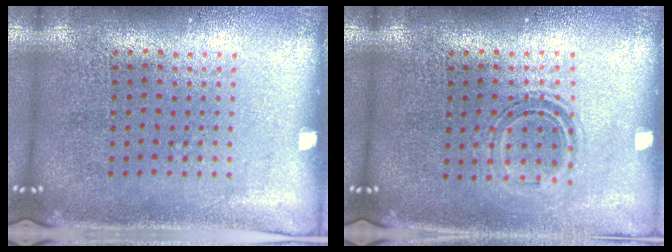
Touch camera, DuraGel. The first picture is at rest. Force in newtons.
{"total": 1.1, "press": 0.9, "slide": 0.7}